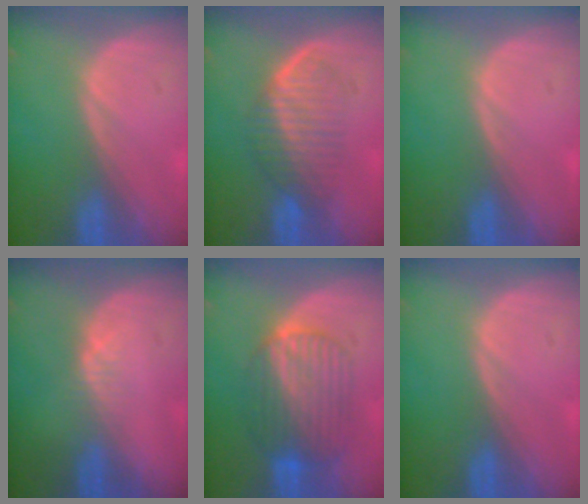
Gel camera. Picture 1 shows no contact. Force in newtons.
{"total": 6.0, "press": 5.7, "slide": 1.6}
{"total": 0.0}
{"total": 1.7, "press": 1.5, "slide": 0.8}
{"total": 7.7, "press": 7.7, "slide": 0.2}
{"total": 0.0}